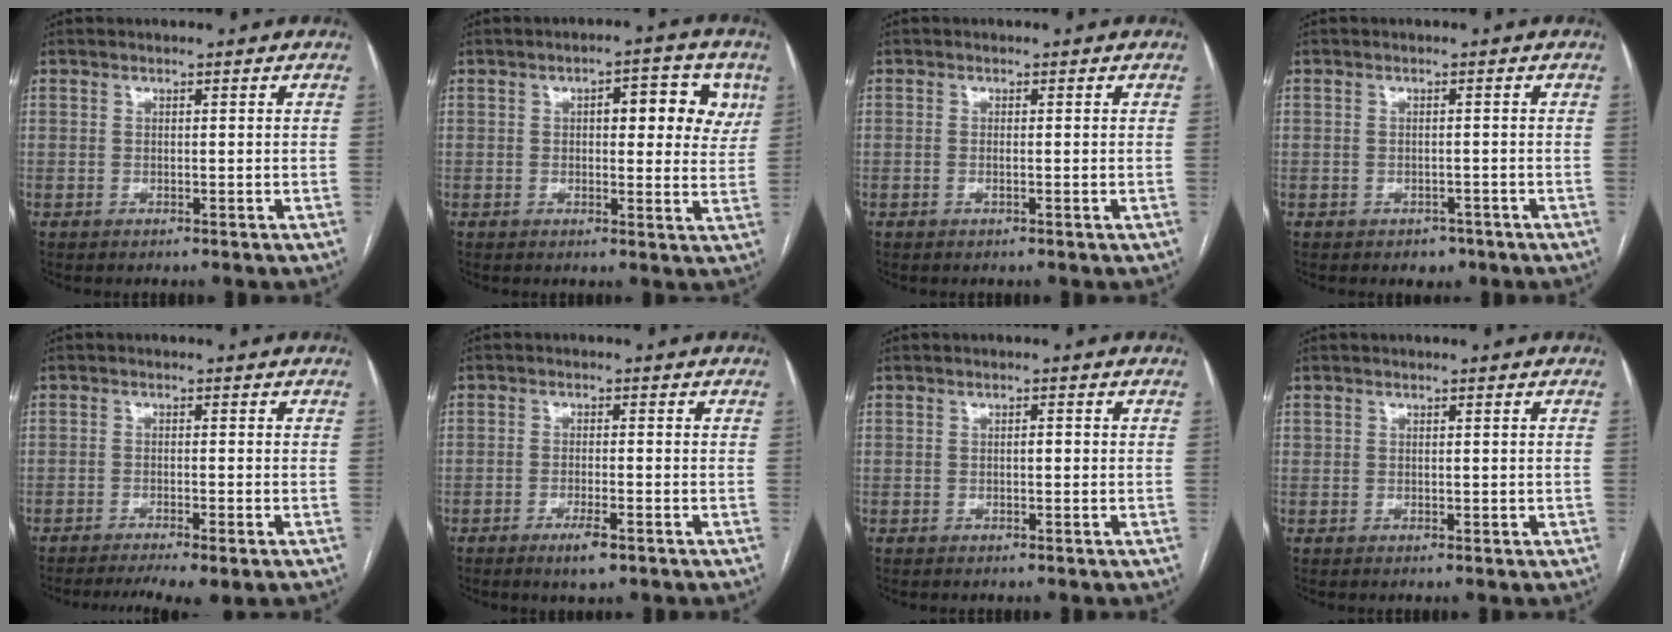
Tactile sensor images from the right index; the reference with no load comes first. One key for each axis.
{"total": 8.9, "fx": 2.9, "fy": 3.7, "fz": 7.5, "tx": -0.082, "ty": 0.018, "tz": 0.033}
{"total": 0.5, "fx": -0.1, "fy": 0.1, "fz": 0.5, "tx": -0.014, "ty": 0.000, "tz": 0.002}
{"total": 2.3, "fx": -1.4, "fy": 1.7, "fz": 0.6, "tx": -0.004, "ty": 0.005, "tz": -0.012}
{"total": 7.5, "fx": -5.5, "fy": 0.6, "fz": 5.0, "tx": -0.074, "ty": -0.008, "tz": -0.085}
{"total": 3.8, "fx": -2.3, "fy": 0.6, "fz": 3.0, "tx": -0.054, "ty": -0.005, "tz": -0.037}
{"total": 0.9, "fx": -0.1, "fy": 0.3, "fz": 0.8, "tx": -0.011, "ty": 0.003, "tz": -0.002}
{"total": 0.7, "fx": 0.3, "fy": 0.6, "fz": 0.2, "tx": -0.001, "ty": 0.005, "tz": 0.008}